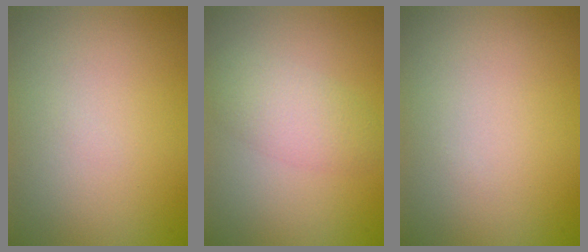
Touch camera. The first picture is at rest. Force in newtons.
{"total": 3.1, "press": 3.1, "slide": 0.1}
{"total": 0.0}